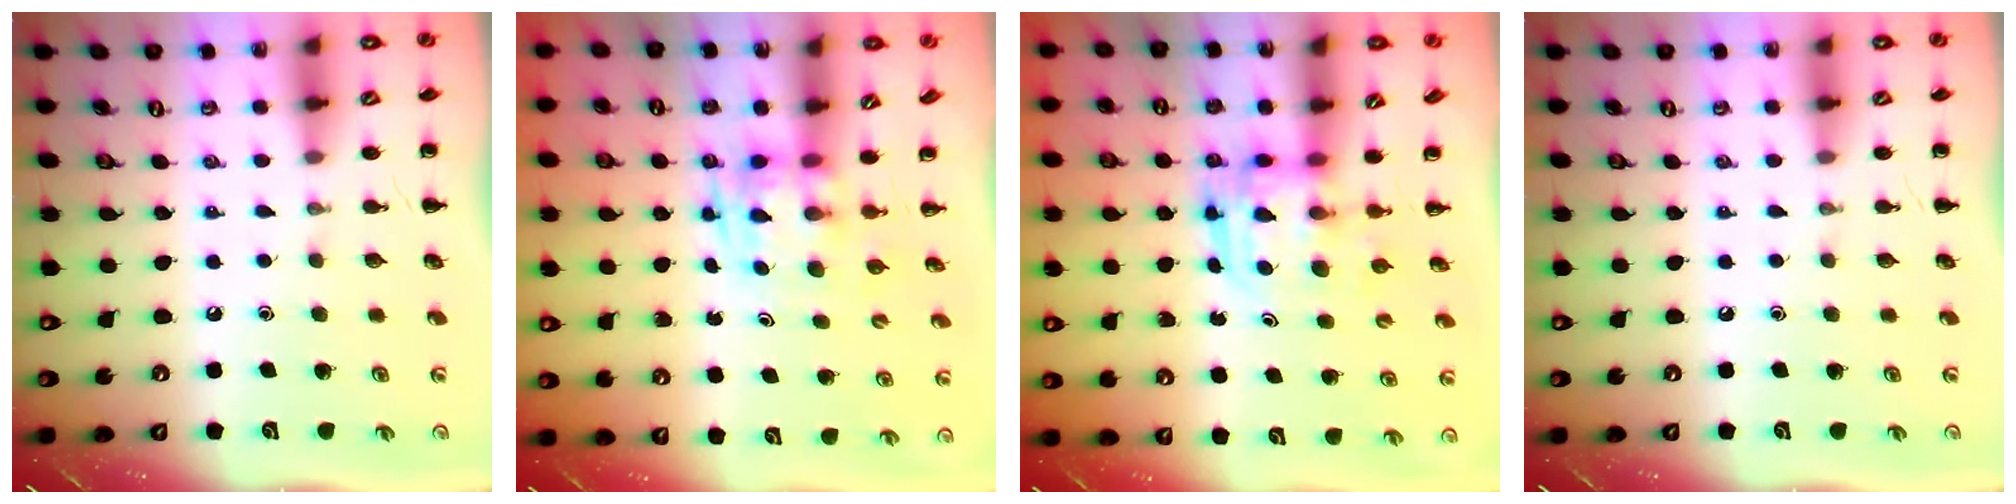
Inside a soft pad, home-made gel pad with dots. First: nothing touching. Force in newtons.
{"total": 4.4, "press": 4.4, "slide": 0.6}
{"total": 3.0, "press": 3.0, "slide": 0.3}
{"total": 0.0}